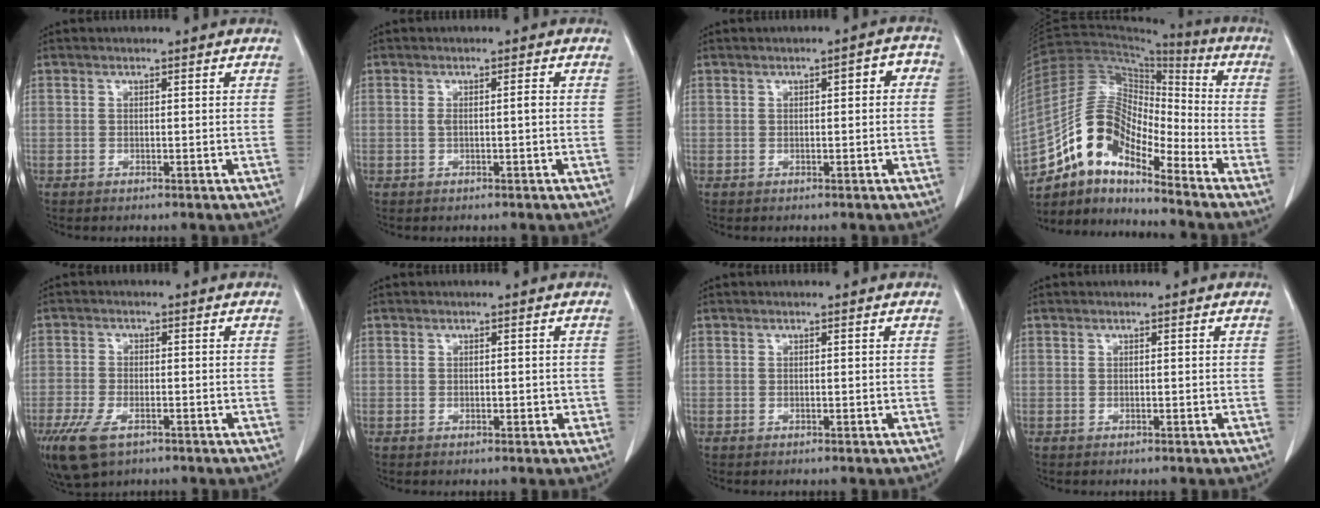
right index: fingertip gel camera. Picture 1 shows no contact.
{"total": 2.0, "force": [-0.2, 0.6, 1.9], "torque": [-0.044, 0.005, 0.000]}
{"total": 3.6, "force": [0.3, 1.4, 3.2], "torque": [-0.044, 0.027, 0.003]}
{"total": 14.5, "force": [-10.1, 5.4, 9.0], "torque": [-0.173, 0.045, -0.185]}
{"total": 9.9, "force": [-5.4, 5.0, 6.6], "torque": [-0.148, -0.015, -0.093]}
{"total": 3.0, "force": [-0.5, 1.8, 2.4], "torque": [-0.028, 0.008, -0.002]}
{"total": 0.0}
{"total": 0.0}